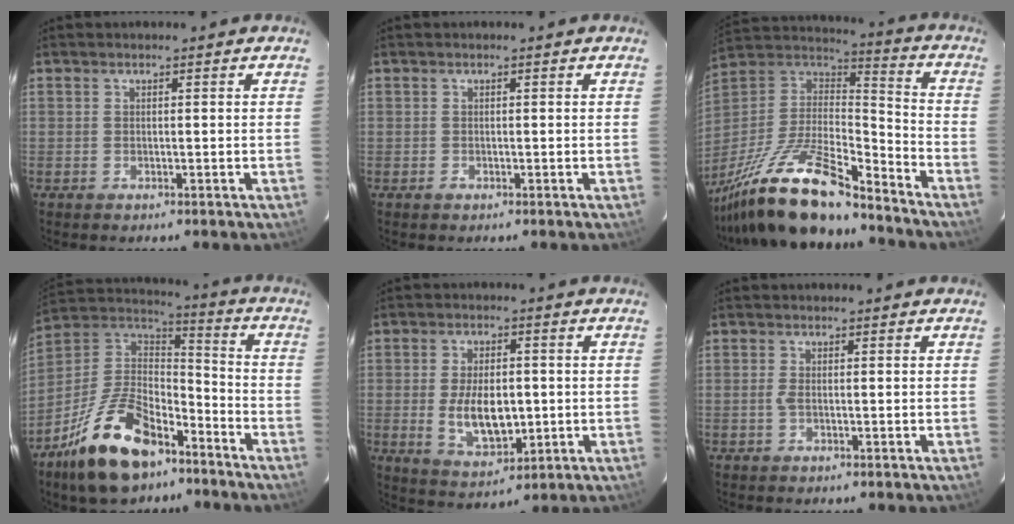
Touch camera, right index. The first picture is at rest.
{"total": 0.7, "force": [-0.4, 0.6, 0.0], "torque": [0.001, 0.001, -0.006]}
{"total": 23.6, "force": [-17.8, 5.9, 14.3], "torque": [-0.288, -0.030, -0.312]}
{"total": 21.0, "force": [-13.2, 10.1, 12.8], "torque": [-0.270, 0.007, -0.229]}
{"total": 9.9, "force": [-1.0, 5.3, 8.4], "torque": [-0.163, -0.009, -0.007]}
{"total": 1.1, "force": [-0.2, 0.2, 1.1], "torque": [-0.024, 0.000, -0.005]}